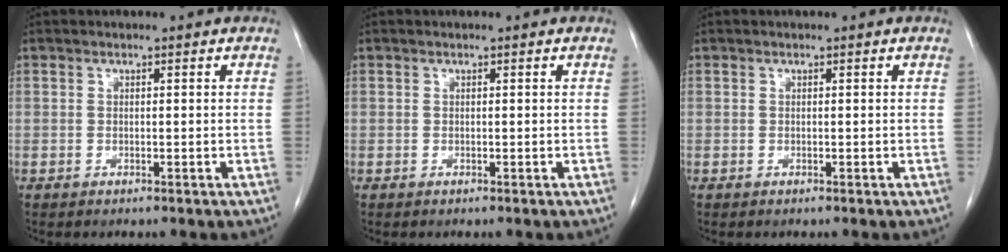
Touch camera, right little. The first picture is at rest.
{"total": 0.0}
{"total": 0.0}